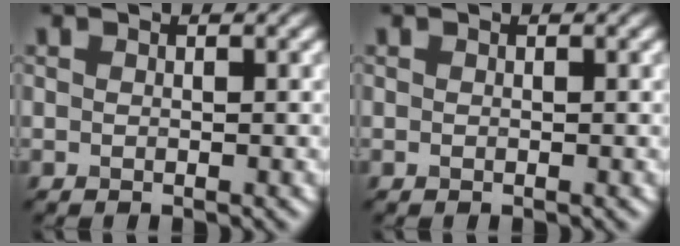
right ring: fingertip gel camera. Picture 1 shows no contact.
{"total": 0.0}